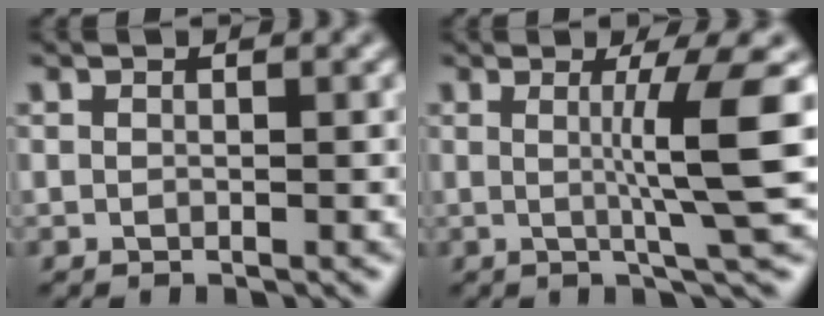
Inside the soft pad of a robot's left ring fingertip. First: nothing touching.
{"total": 6.4, "force": [0.6, 0.8, 6.3], "torque": [-0.093, 0.000, 0.011]}